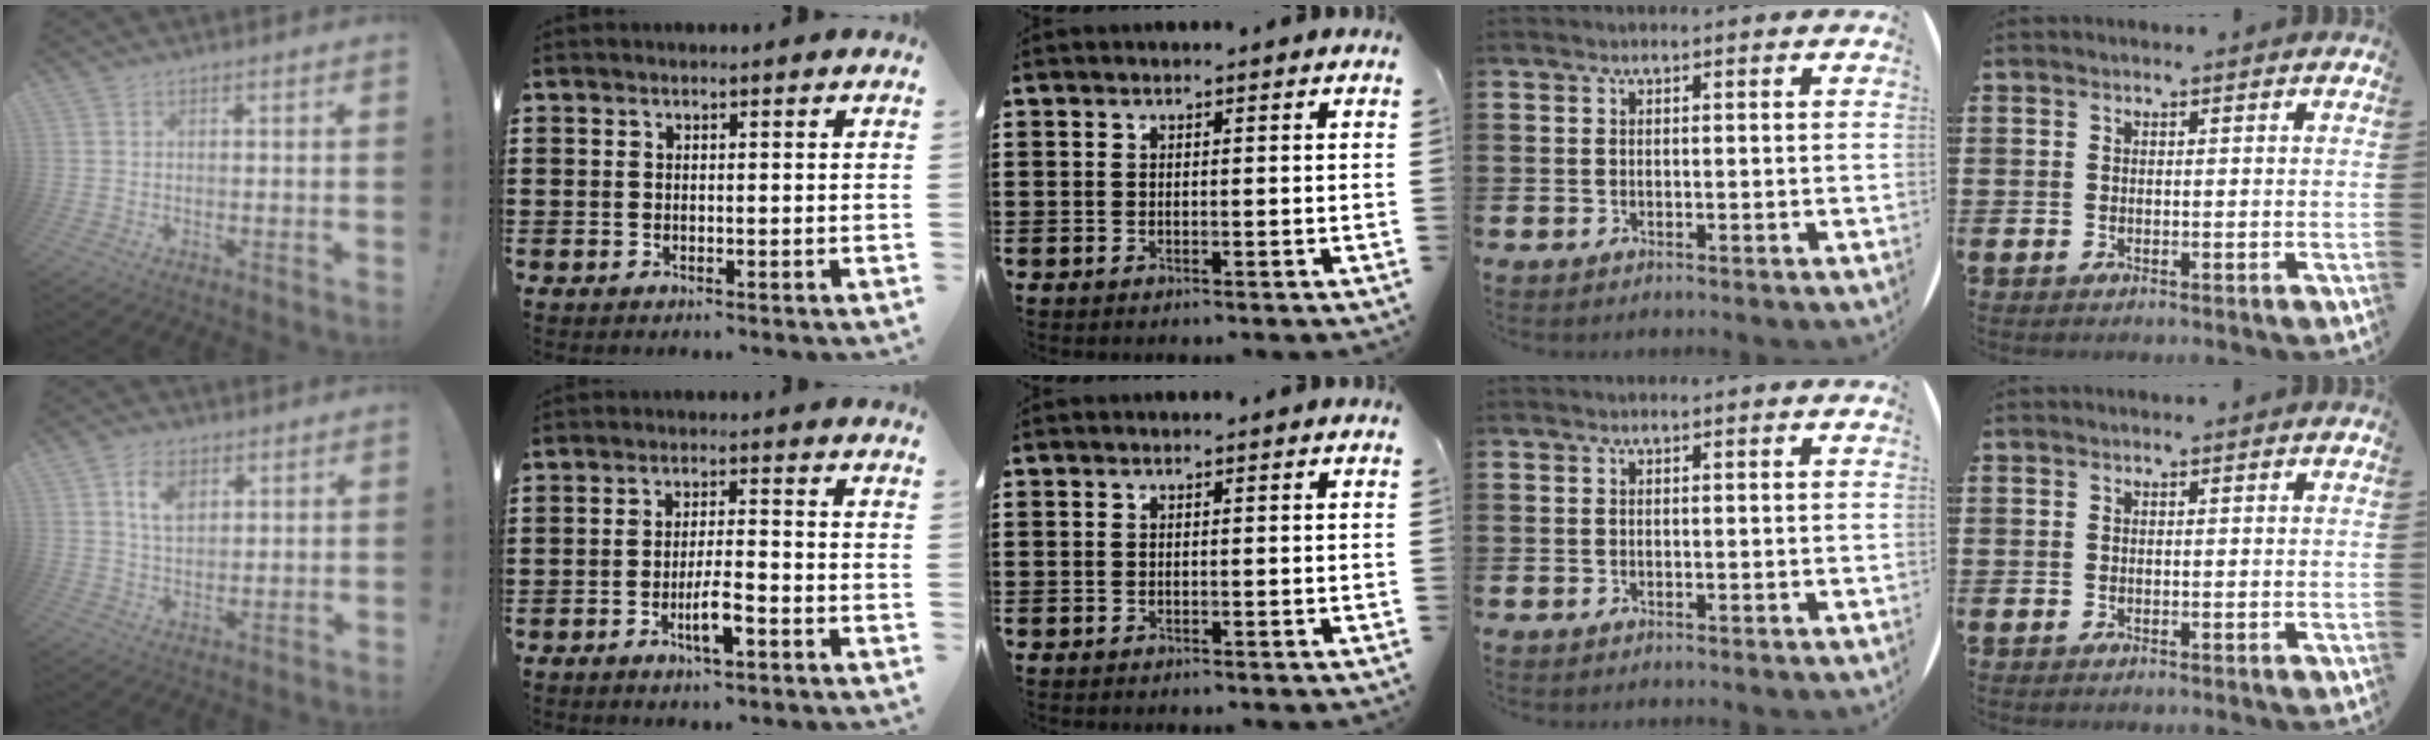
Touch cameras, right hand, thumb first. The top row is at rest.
{"thumb": {"total": 8.1, "force": [3.8, 5.3, 4.8], "torque": [-0.074, -0.007, 0.069]}, "index": {"total": 4.6, "force": [-2.3, 1.0, 3.9], "torque": [-0.078, 0.000, -0.045]}}